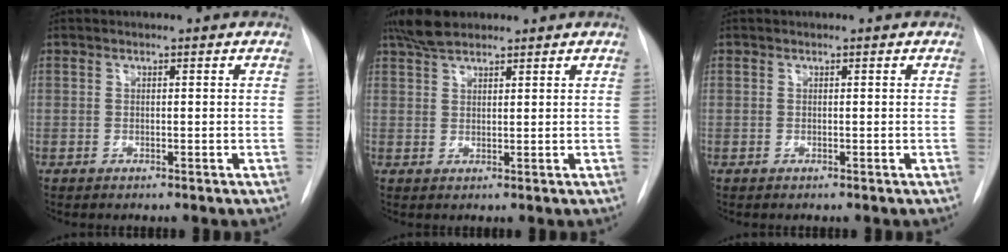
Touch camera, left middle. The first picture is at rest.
{"total": 4.6, "force": [3.8, 1.5, 2.1], "torque": [-0.048, 0.011, 0.074]}
{"total": 0.0}